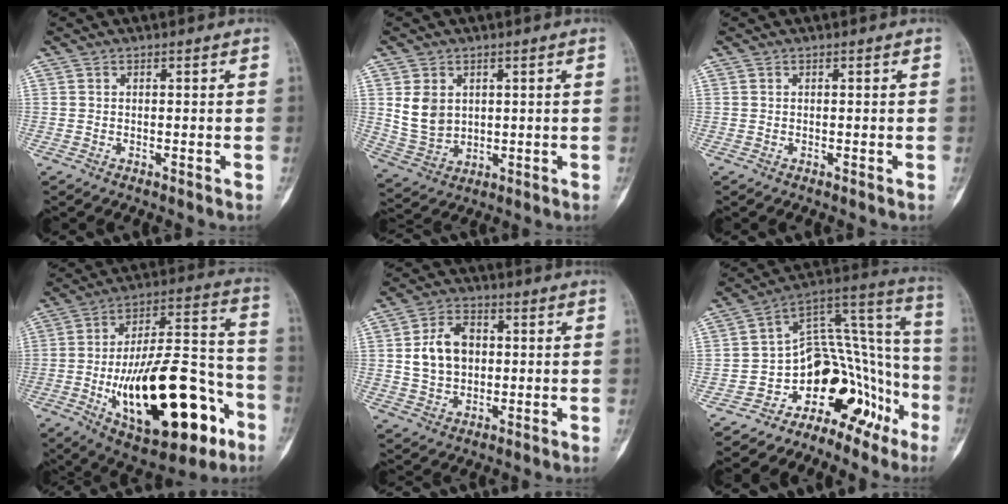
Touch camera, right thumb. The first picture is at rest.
{"total": 7.3, "force": [1.9, 5.7, 4.2], "torque": [-0.061, -0.011, 0.054]}
{"total": 0.0}
{"total": 30.1, "force": [-10.8, 12.9, 25.0], "torque": [-0.390, 0.051, -0.151]}
{"total": 9.5, "force": [1.0, 7.0, 6.3], "torque": [-0.086, 0.008, 0.019]}
{"total": 19.0, "force": [-11.0, 11.4, 10.6], "torque": [-0.065, 0.172, -0.176]}